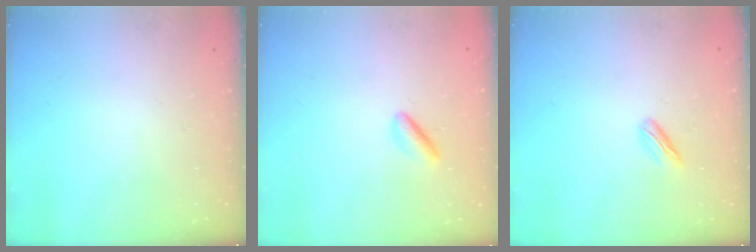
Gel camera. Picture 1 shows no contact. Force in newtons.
{"total": 2.7, "press": 2.6, "slide": 0.7}
{"total": 2.9, "press": 2.8, "slide": 0.8}